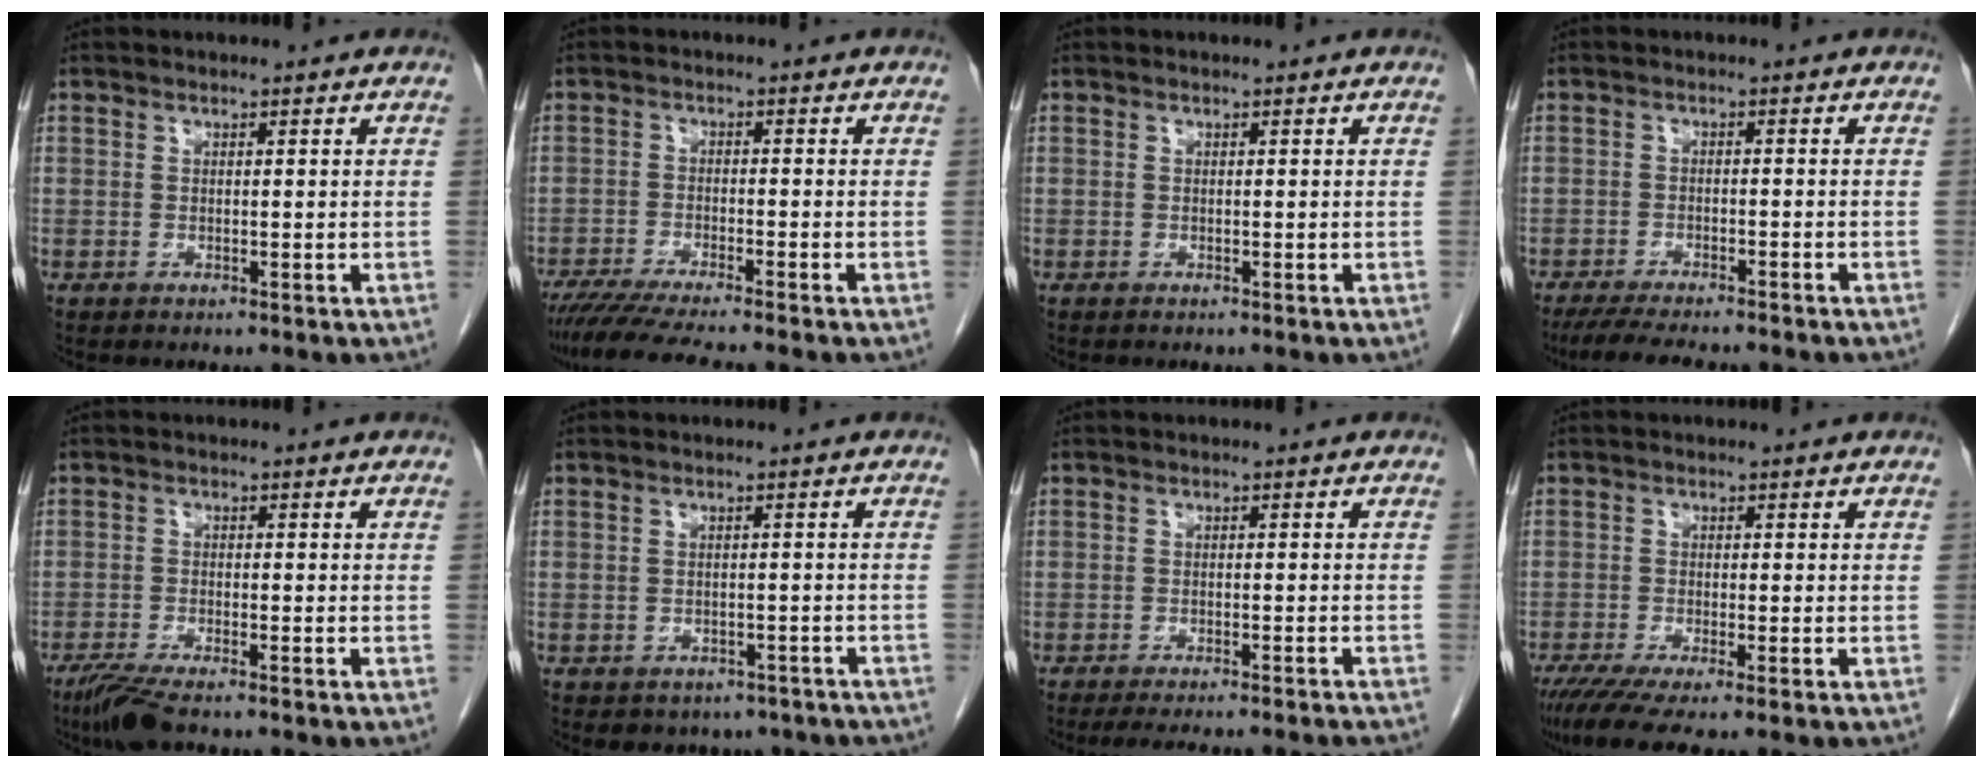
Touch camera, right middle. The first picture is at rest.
{"total": 9.4, "force": [-8.1, -0.5, 4.7], "torque": [-0.061, -0.025, -0.129]}
{"total": 0.0}
{"total": 10.8, "force": [-9.2, 1.6, 5.3], "torque": [-0.076, -0.015, -0.131]}
{"total": 5.0, "force": [-3.9, 0.7, 3.1], "torque": [-0.062, -0.013, -0.071]}
{"total": 7.5, "force": [-5.9, 4.3, 1.6], "torque": [-0.012, 0.006, -0.061]}
{"total": 12.3, "force": [-11.1, 1.0, 5.2], "torque": [-0.062, -0.013, -0.137]}
{"total": 6.8, "force": [-5.1, 0.4, 4.5], "torque": [-0.070, -0.017, -0.086]}